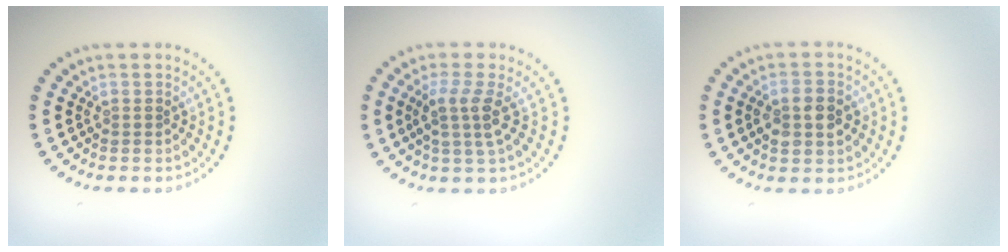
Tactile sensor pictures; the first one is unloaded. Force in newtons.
{"total": 2.6, "press": 2.0, "slide": 1.7}
{"total": 2.8, "press": 2.8, "slide": 0.1}